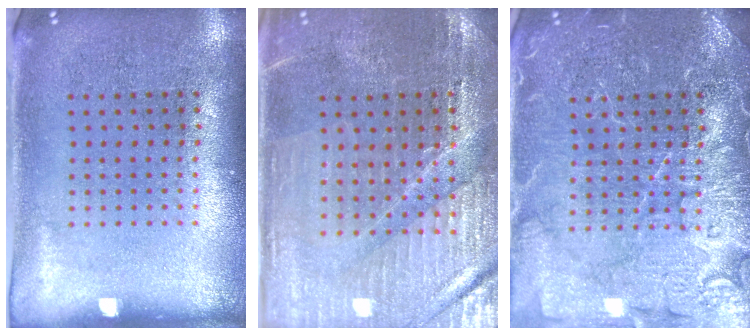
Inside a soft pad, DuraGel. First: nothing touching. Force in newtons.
{"total": 3.2, "press": 3.1, "slide": 0.4}
{"total": 6.7, "press": 6.6, "slide": 1.0}